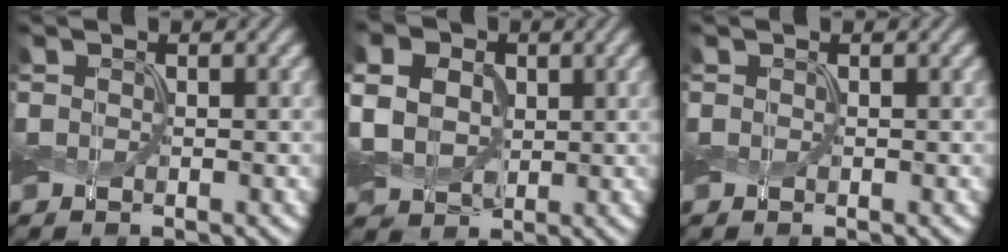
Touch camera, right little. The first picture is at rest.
{"total": 9.2, "force": [1.9, 7.4, 5.1], "torque": [-0.111, 0.033, 0.019]}
{"total": 0.0}